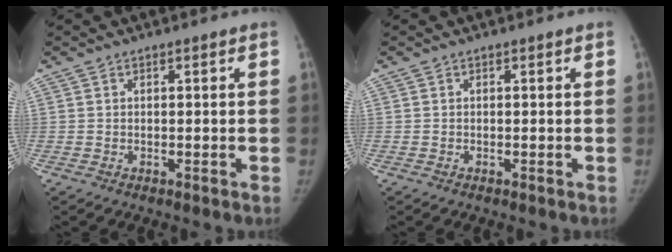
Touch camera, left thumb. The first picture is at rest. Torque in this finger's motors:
{"motor_torque": [0.00, 0.00, 0.01, -0.01, 0.00]}